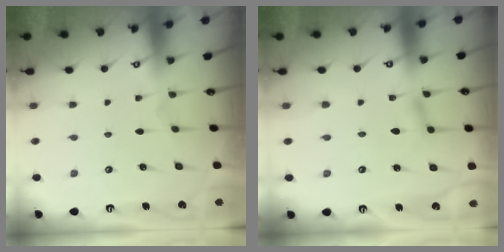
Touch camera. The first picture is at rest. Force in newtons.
{"total": 3.1, "press": 3.1, "slide": 0.3}